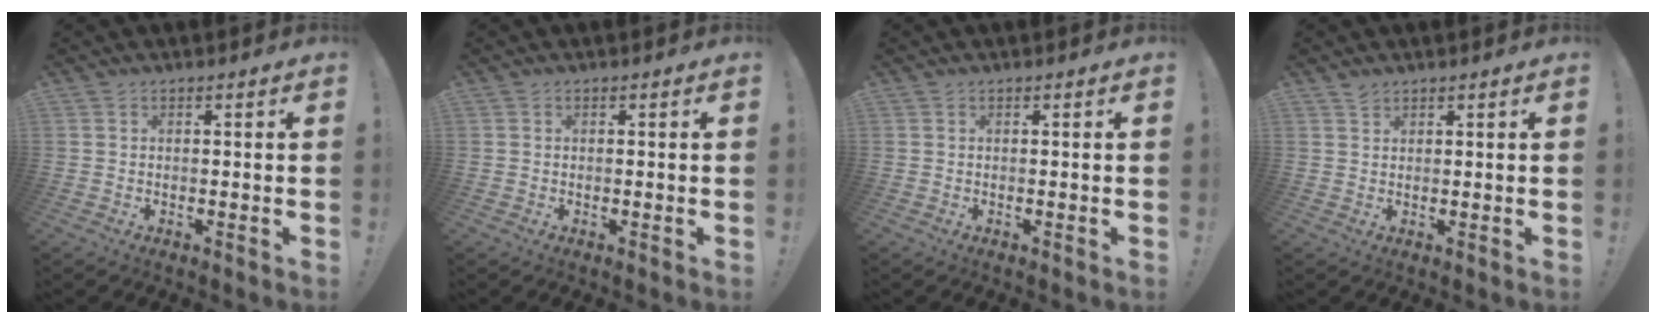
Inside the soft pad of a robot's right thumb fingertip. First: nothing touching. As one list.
[{"total": 0.0}, {"total": 0.0}, {"total": 1.7, "force": [1.5, 0.6, 0.5], "torque": [-0.002, -0.007, 0.028]}]